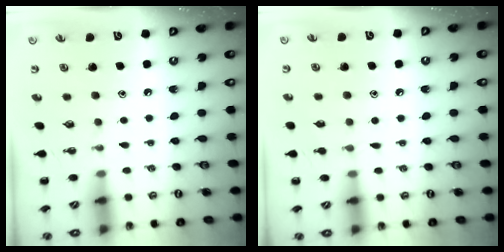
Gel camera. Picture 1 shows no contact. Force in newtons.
{"total": 5.5, "press": 5.3, "slide": 1.5}